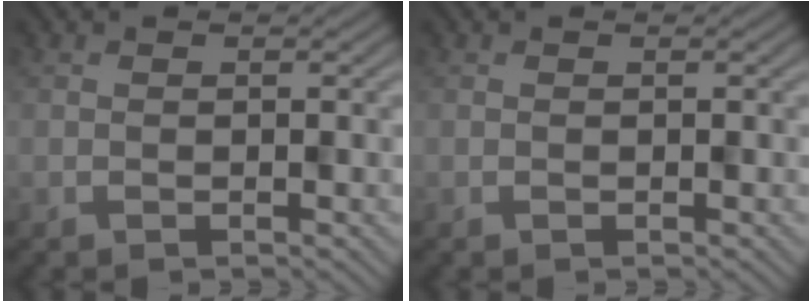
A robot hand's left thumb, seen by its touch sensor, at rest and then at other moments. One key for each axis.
{"total": 0.0}